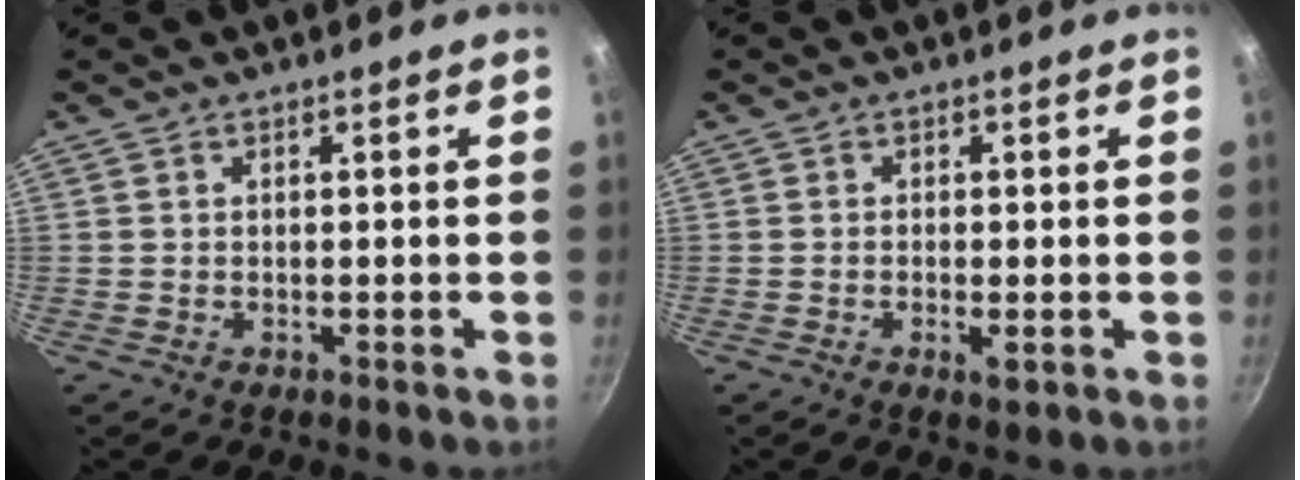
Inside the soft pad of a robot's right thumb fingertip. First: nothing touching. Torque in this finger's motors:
{"motor_torque": [-0.26, 0.18, -0.23, 0.25, 0.07]}